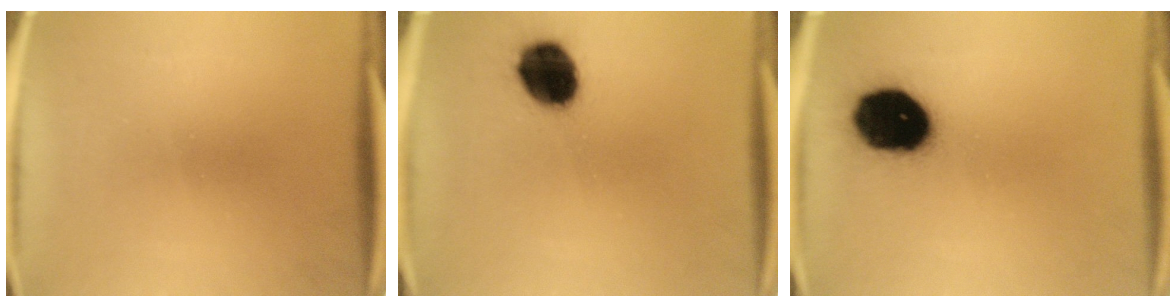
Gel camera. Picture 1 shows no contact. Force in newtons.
{"total": 12.9}
{"total": 18.8}